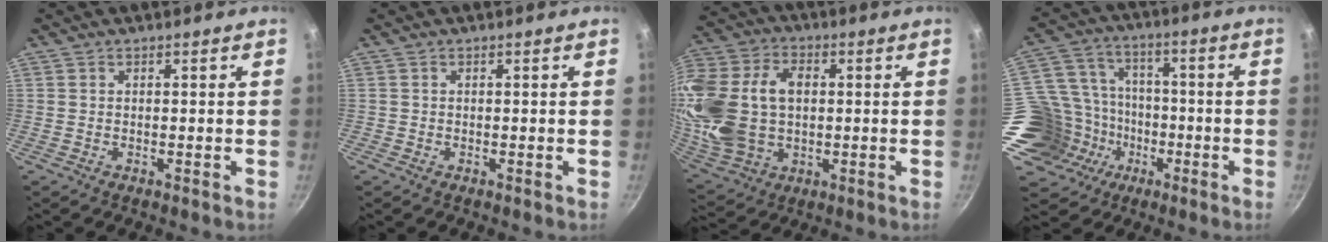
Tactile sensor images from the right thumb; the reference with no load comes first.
{"total": 0.0}
{"total": 24.0, "force": [1.8, 16.9, 16.9], "torque": [-0.356, 0.021, 0.041]}
{"total": 20.8, "force": [-7.9, 17.1, 8.8], "torque": [-0.168, 0.066, -0.117]}